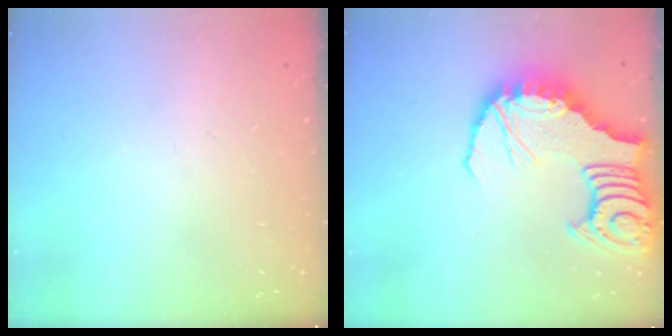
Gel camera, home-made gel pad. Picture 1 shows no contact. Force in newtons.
{"total": 18.2, "press": 18.1, "slide": 2.2}